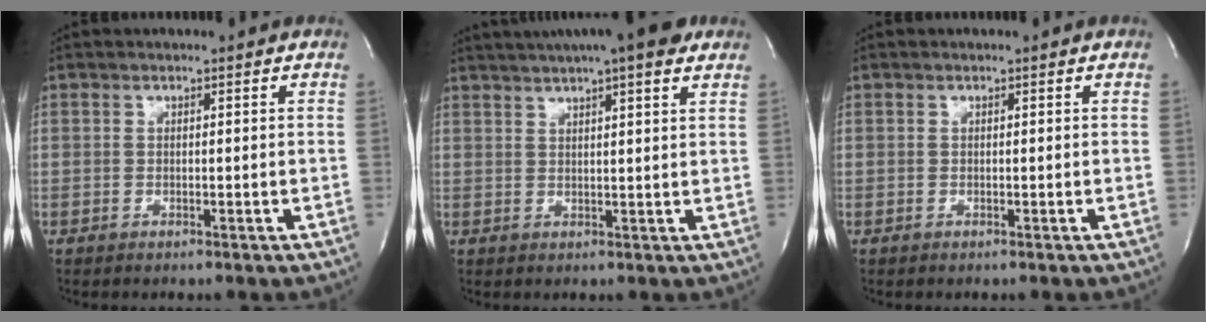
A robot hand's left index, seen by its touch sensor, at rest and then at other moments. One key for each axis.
{"total": 13.4, "fx": 10.5, "fy": 1.4, "fz": 8.1, "tx": -0.133, "ty": 0.030, "tz": 0.135}
{"total": 0.0}